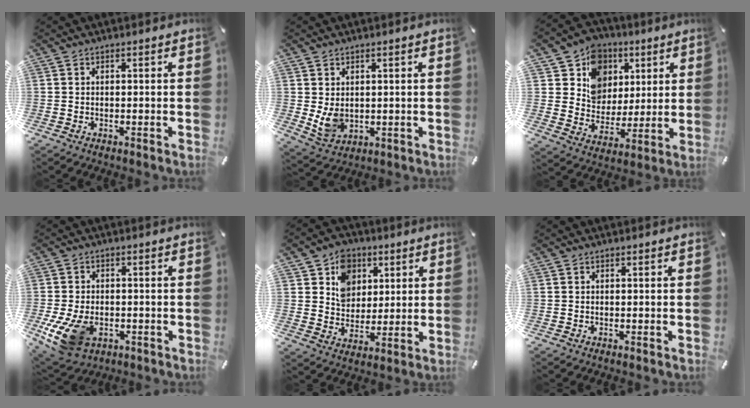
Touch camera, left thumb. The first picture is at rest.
{"total": 6.0, "force": [1.6, 4.8, 3.3], "torque": [-0.080, -0.018, 0.027]}
{"total": 13.4, "force": [5.1, 12.1, 3.1], "torque": [-0.053, -0.032, 0.099]}
{"total": 10.9, "force": [-3.7, 7.5, 6.9], "torque": [-0.147, 0.004, -0.061]}
{"total": 10.2, "force": [4.1, 8.8, 3.2], "torque": [-0.057, -0.011, 0.078]}
{"total": 0.0}